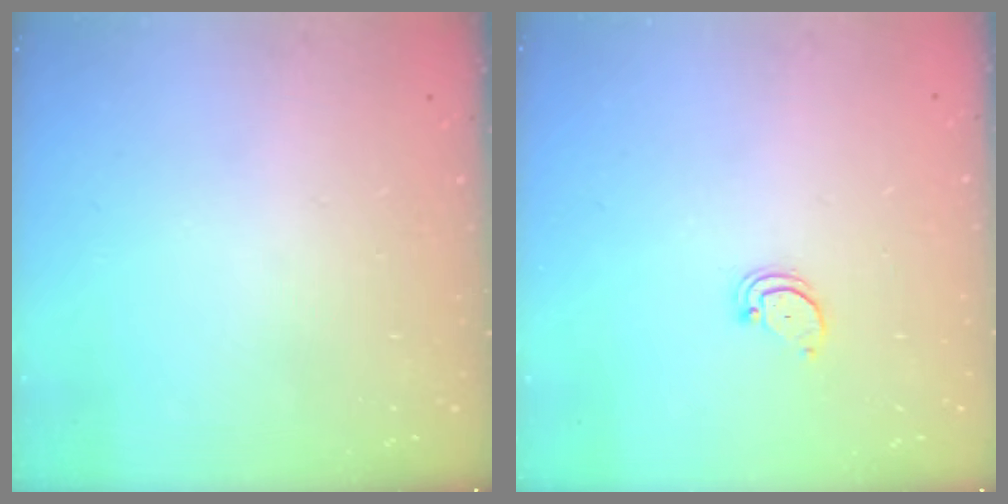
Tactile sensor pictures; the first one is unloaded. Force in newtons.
{"total": 1.5, "press": 1.5, "slide": 0.2}